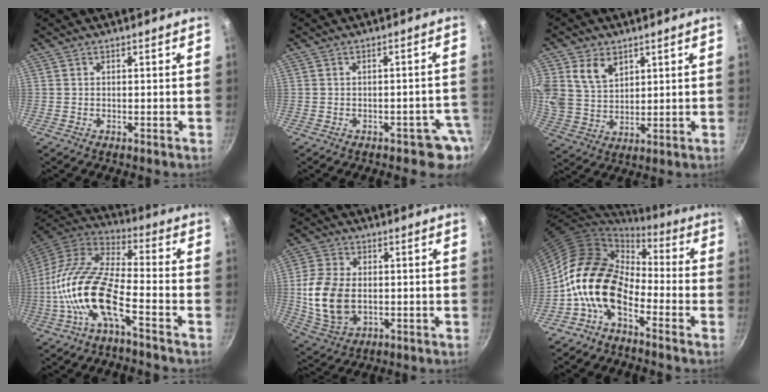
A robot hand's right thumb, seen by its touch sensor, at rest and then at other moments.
{"total": 4.3, "force": [-2.5, 2.5, 2.4], "torque": [0.012, 0.030, -0.023]}
{"total": 9.7, "force": [4.2, 7.0, 5.1], "torque": [-0.082, -0.020, 0.089]}
{"total": 17.2, "force": [-5.8, 6.3, 14.9], "torque": [-0.291, 0.043, -0.127]}
{"total": 12.9, "force": [-0.6, 8.8, 9.4], "torque": [-0.176, -0.001, -0.004]}
{"total": 12.6, "force": [-4.1, 8.2, 8.7], "torque": [-0.129, 0.041, -0.098]}